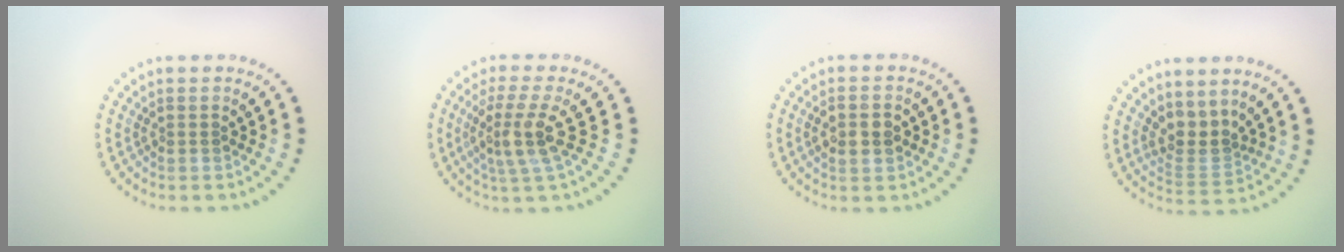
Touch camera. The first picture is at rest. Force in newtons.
{"total": 3.8, "press": 2.8, "slide": 2.6}
{"total": 2.4, "press": 2.4, "slide": 0.3}
{"total": 3.0, "press": 2.1, "slide": 2.0}